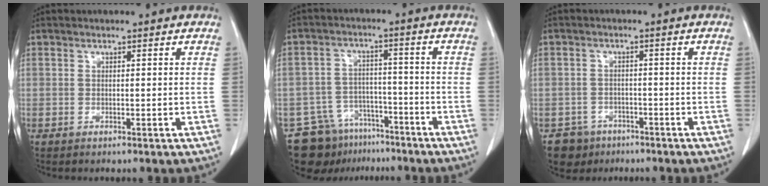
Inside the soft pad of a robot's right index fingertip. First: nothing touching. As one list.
[{"total": 10.0, "force": [-7.3, 6.6, 2.0], "torque": [-0.036, 0.025, -0.113]}, {"total": 4.8, "force": [-3.1, 3.7, -0.2], "torque": [0.004, 0.010, -0.049]}]